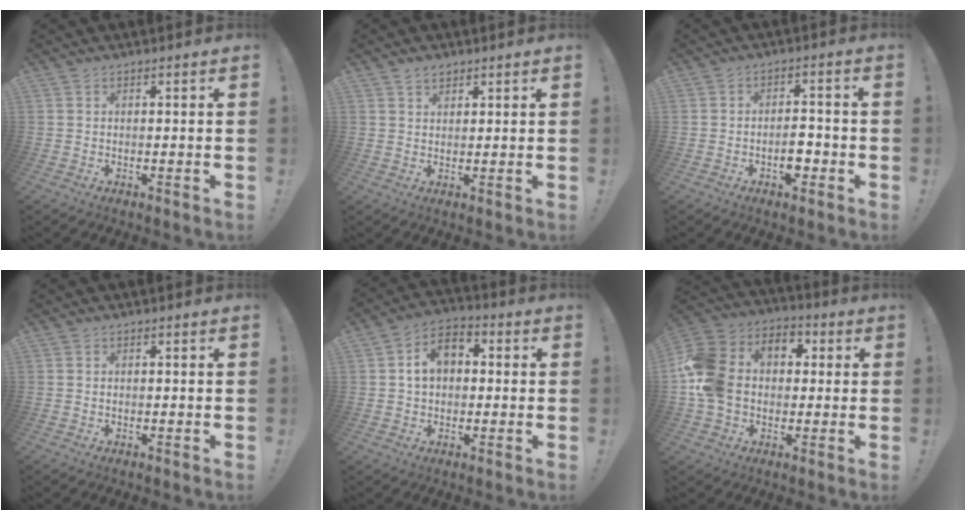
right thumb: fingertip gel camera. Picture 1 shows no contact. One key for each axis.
{"total": 2.7, "fx": 2.0, "fy": 1.6, "fz": 0.8, "tx": -0.007, "ty": -0.009, "tz": 0.036}
{"total": 5.6, "fx": -2.1, "fy": 3.2, "fz": 4.2, "tx": -0.055, "ty": 0.015, "tz": -0.034}
{"total": 0.0}
{"total": 8.3, "fx": 1.4, "fy": 6.2, "fz": 5.4, "tx": -0.075, "ty": 0.008, "tz": 0.026}
{"total": 15.9, "fx": 0.0, "fy": 13.1, "fz": 9.0, "tx": -0.175, "ty": 0.013, "tz": 0.004}